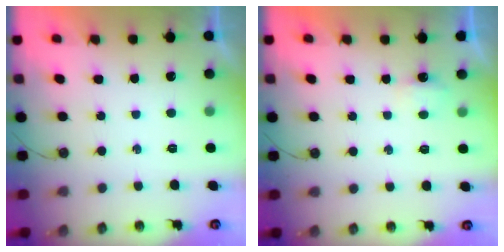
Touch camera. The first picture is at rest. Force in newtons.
{"total": 3.0, "press": 2.9, "slide": 0.5}